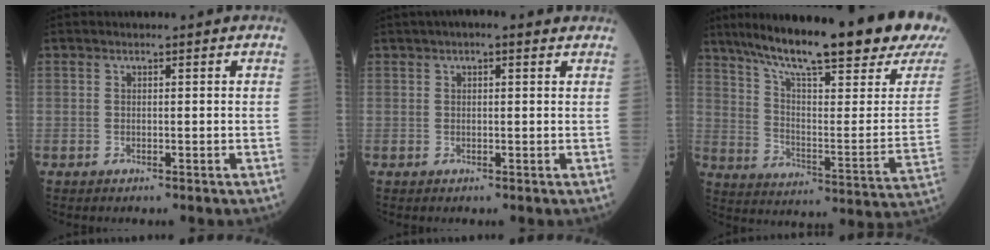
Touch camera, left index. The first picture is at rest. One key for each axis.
{"total": 3.7, "fx": 2.5, "fy": 1.0, "fz": 2.6, "tx": -0.040, "ty": 0.030, "tz": 0.034}
{"total": 27.5, "fx": 21.6, "fy": 1.7, "fz": 16.9, "tx": -0.271, "ty": -0.043, "tz": 0.298}